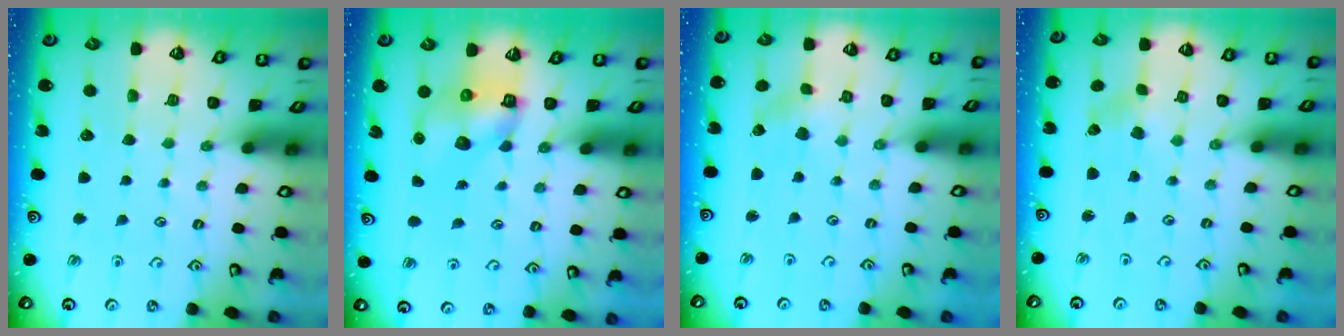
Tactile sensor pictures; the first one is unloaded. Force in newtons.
{"total": 7.4, "press": 7.3, "slide": 0.9}
{"total": 1.3, "press": 1.3, "slide": 0.2}
{"total": 2.6, "press": 2.6, "slide": 0.2}